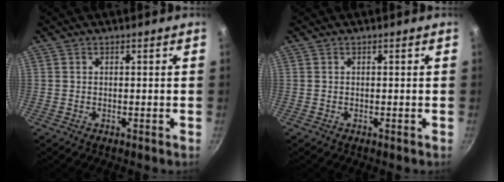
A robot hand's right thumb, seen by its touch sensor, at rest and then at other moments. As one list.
[{"total": 0.0}]